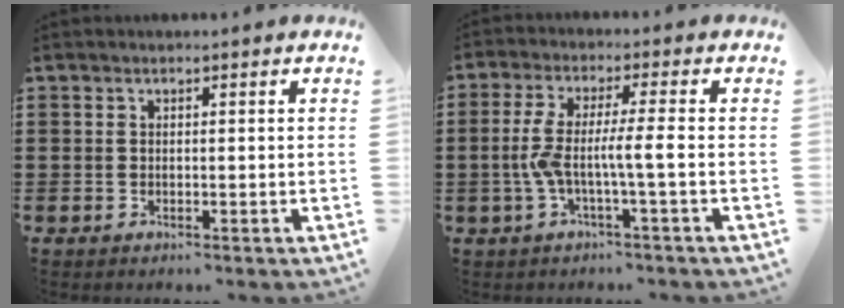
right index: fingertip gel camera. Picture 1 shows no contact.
{"total": 6.2, "force": [-1.4, -0.1, 6.0], "torque": [-0.130, -0.011, -0.037]}